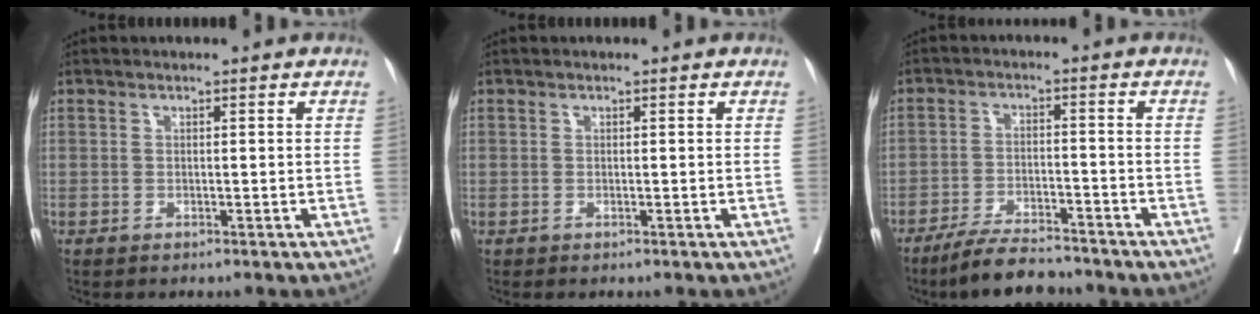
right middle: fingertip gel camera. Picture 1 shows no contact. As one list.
[{"total": 0.0}, {"total": 8.6, "force": [-7.6, 1.5, 3.6], "torque": [-0.060, -0.015, -0.131]}]